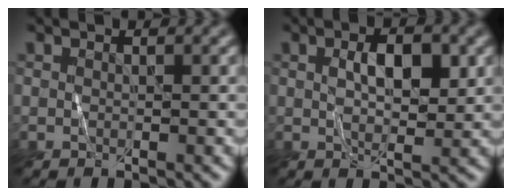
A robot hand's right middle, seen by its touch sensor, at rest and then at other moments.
{"total": 3.7, "force": [1.1, 1.6, 3.1], "torque": [-0.056, 0.003, 0.021]}